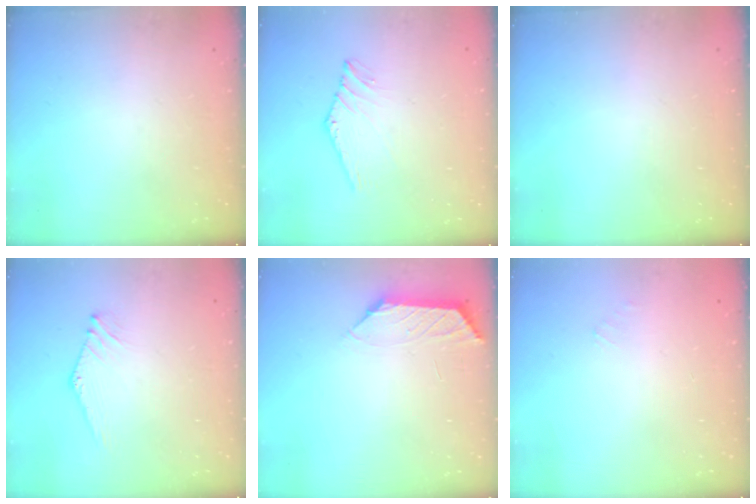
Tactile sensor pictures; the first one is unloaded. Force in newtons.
{"total": 0.9, "press": 0.8, "slide": 0.3}
{"total": 0.0}
{"total": 0.0}
{"total": 1.2, "press": 1.2, "slide": 0.4}
{"total": 1.4, "press": 1.4, "slide": 0.2}